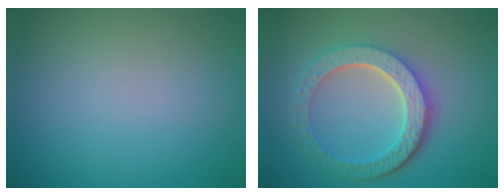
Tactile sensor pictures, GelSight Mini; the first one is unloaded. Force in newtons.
{"total": 6.1, "press": 4.6, "slide": 4.0}